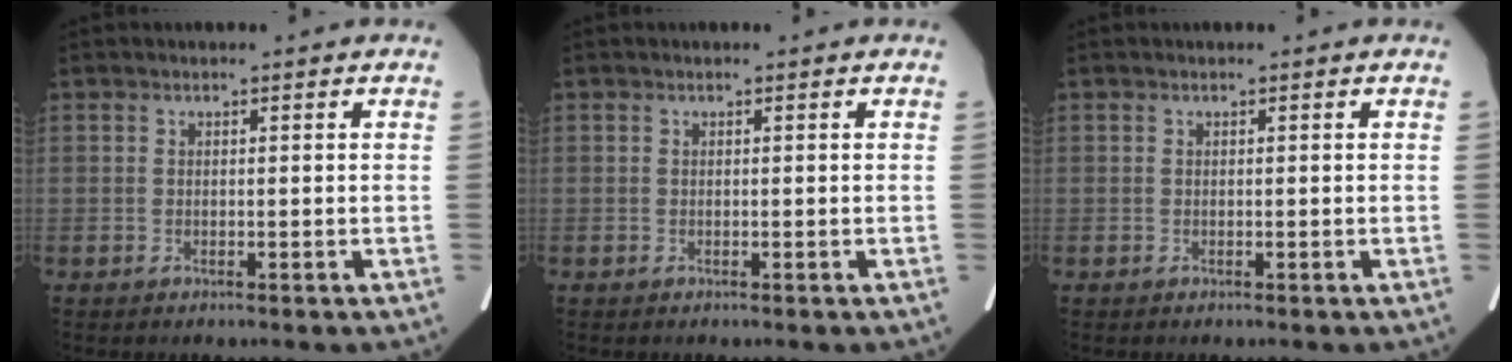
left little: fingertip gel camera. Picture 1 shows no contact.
{"total": 0.0}
{"total": 0.0}